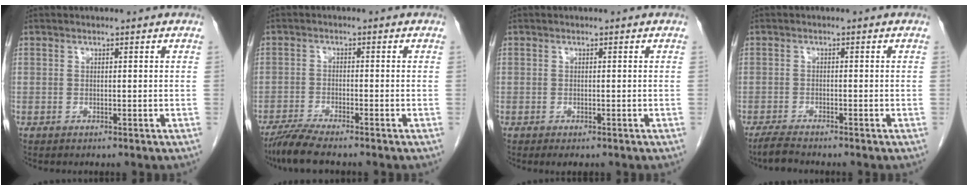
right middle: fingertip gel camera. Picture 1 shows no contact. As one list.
[{"total": 5.1, "force": [-4.3, -0.2, 2.7], "torque": [-0.057, -0.019, -0.082]}, {"total": 1.5, "force": [-1.0, 0.6, 0.9], "torque": [-0.012, -0.003, -0.007]}, {"total": 2.6, "force": [-2.4, -0.1, 1.0], "torque": [-0.032, -0.013, -0.046]}]